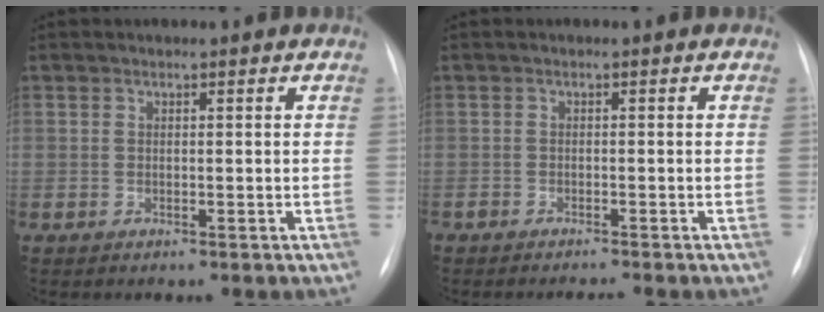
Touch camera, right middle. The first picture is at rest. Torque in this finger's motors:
{"motor_torque": [-0.04, 0.04, 0.00, 0.00]}